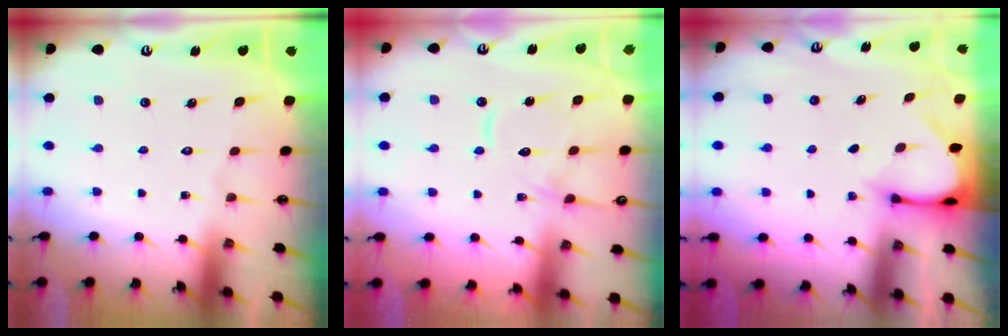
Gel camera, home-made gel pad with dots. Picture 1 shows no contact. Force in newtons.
{"total": 11.3, "press": 11.2, "slide": 1.1}
{"total": 3.0, "press": 3.0, "slide": 0.3}